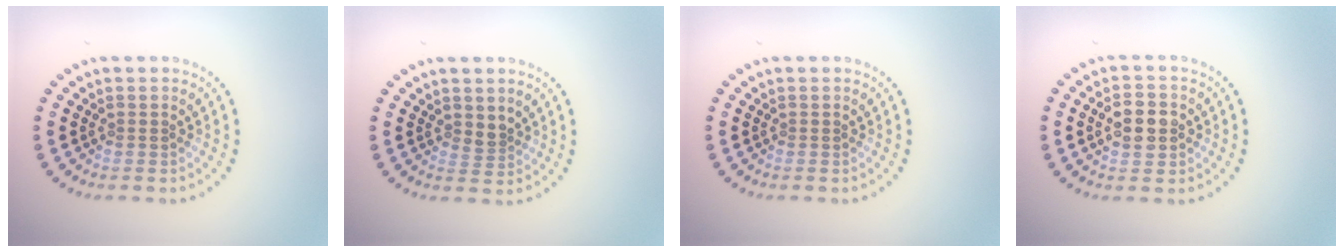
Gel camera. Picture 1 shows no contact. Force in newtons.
{"total": 1.4, "press": 1.0, "slide": 0.9}
{"total": 0.0}
{"total": 3.6, "press": 3.6, "slide": 0.2}